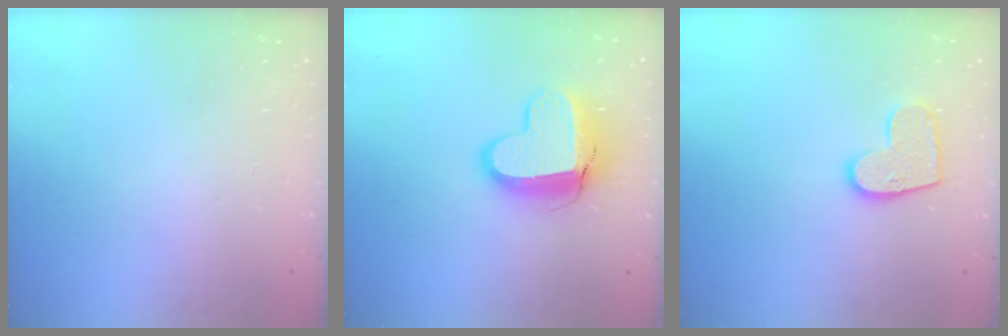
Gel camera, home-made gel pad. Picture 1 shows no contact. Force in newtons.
{"total": 13.3, "press": 13.3, "slide": 0.9}
{"total": 10.3, "press": 10.3, "slide": 0.4}